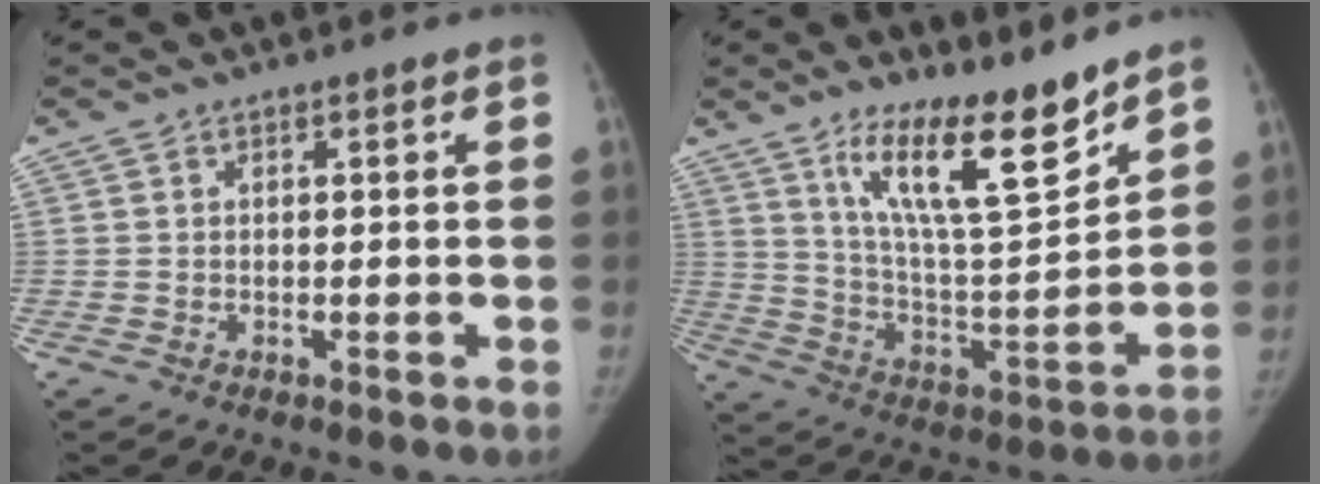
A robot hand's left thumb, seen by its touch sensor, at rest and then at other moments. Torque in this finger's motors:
{"motor_torque": [0.29, 0.16, 1.55, -1.22, 0.38]}